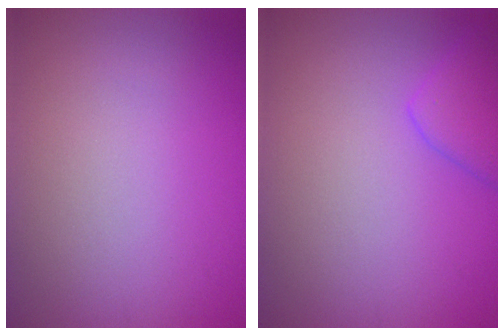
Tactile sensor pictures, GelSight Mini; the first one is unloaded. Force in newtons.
{"total": 2.9, "press": 2.9, "slide": 0.2}